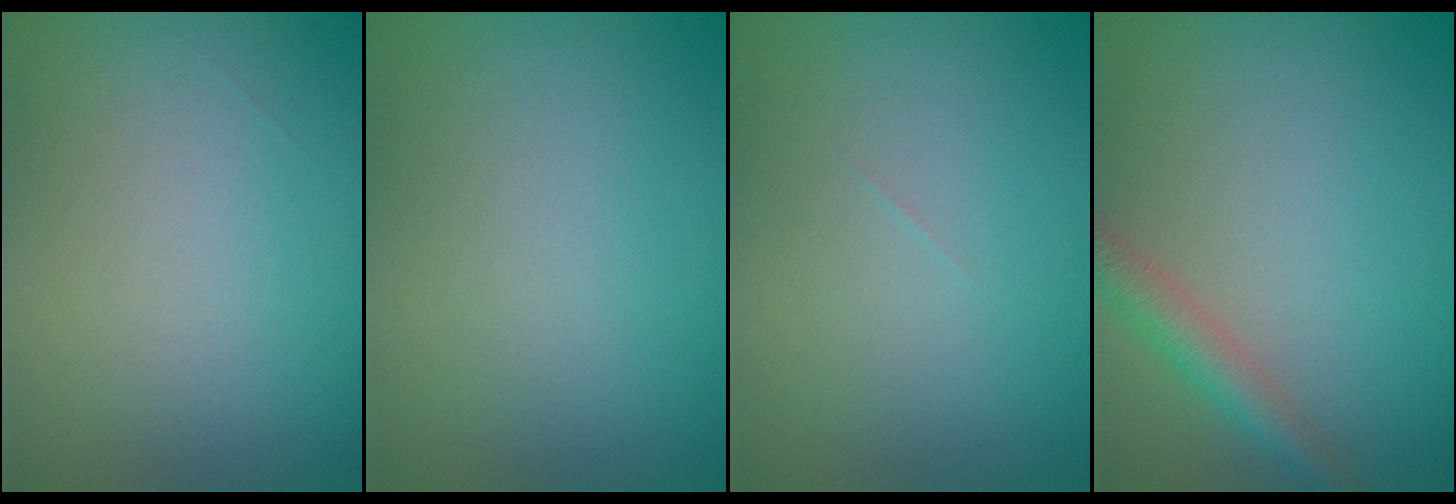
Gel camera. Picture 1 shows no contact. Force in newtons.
{"total": 0.0}
{"total": 0.0}
{"total": 2.6, "press": 2.6, "slide": 0.1}